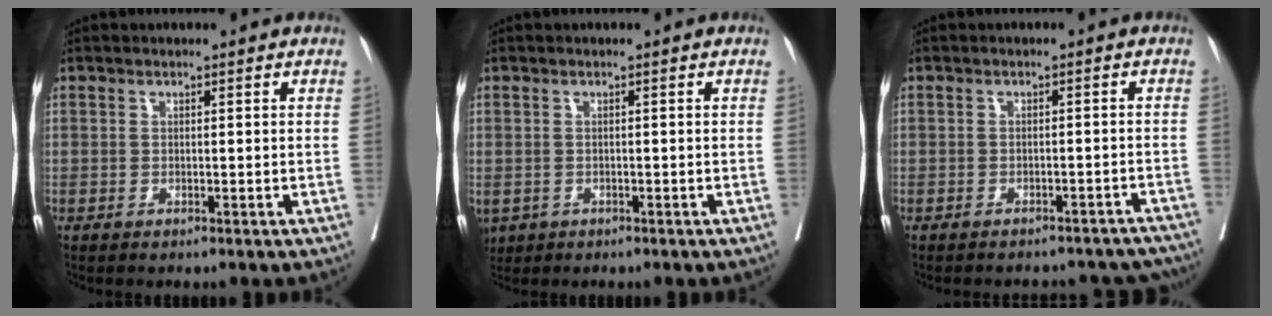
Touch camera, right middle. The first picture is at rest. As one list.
[{"total": 3.7, "force": [-1.7, 3.1, 1.2], "torque": [-0.025, -0.004, -0.022]}, {"total": 13.1, "force": [-12.1, 4.2, 2.6], "torque": [-0.039, 0.015, -0.123]}]